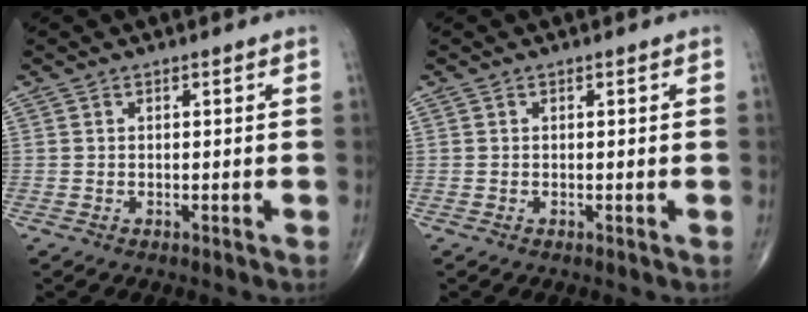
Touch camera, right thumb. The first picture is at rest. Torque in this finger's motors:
{"motor_torque": [0.33, 0.20, 0.05, 0.09, -0.03]}